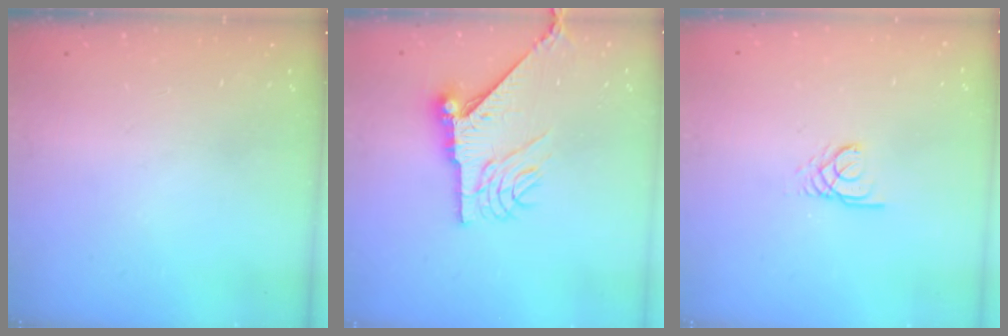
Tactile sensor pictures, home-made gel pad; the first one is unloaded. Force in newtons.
{"total": 13.4, "press": 13.4, "slide": 1.2}
{"total": 2.4, "press": 2.4, "slide": 0.3}